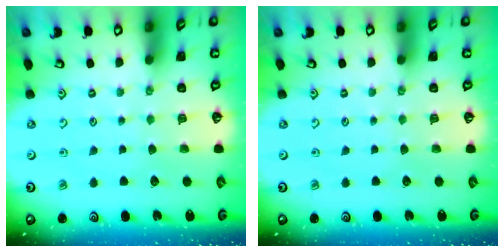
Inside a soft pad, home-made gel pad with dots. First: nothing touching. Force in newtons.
{"total": 0.0}